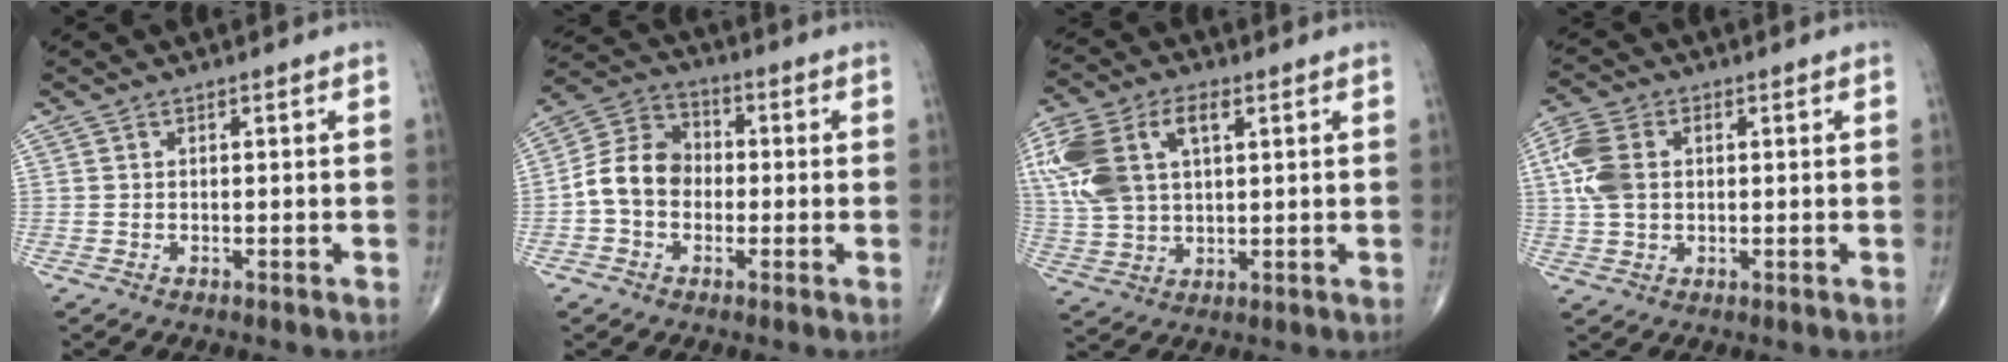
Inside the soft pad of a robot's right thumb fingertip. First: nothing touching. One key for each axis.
{"total": 9.7, "fx": -1.2, "fy": 7.8, "fz": 5.6, "tx": -0.091, "ty": 0.037, "tz": -0.038}
{"total": 16.6, "fx": 5.0, "fy": 9.7, "fz": 12.5, "tx": -0.276, "ty": 0.012, "tz": 0.095}
{"total": 8.4, "fx": 1.2, "fy": 5.8, "fz": 5.9, "tx": -0.136, "ty": 0.013, "tz": 0.023}